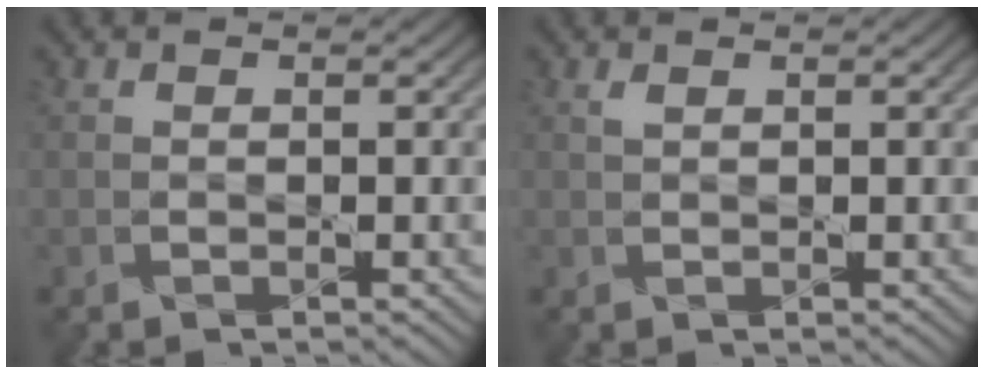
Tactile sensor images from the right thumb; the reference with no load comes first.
{"total": 0.8, "force": [0.6, 0.2, 0.5], "torque": [-0.015, 0.004, 0.011]}